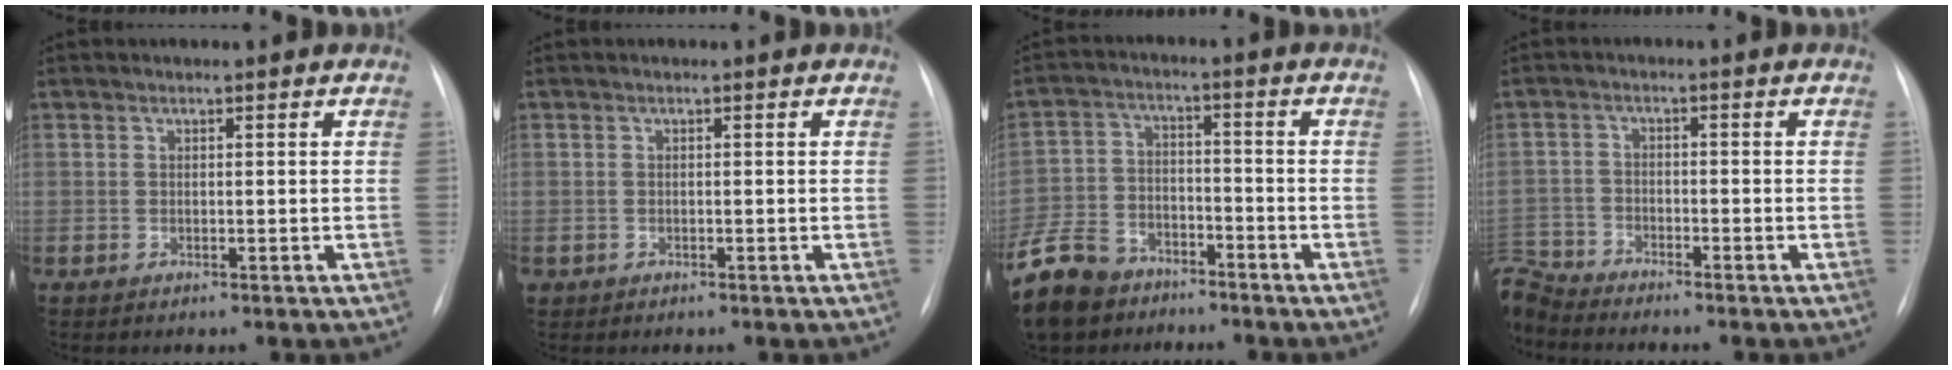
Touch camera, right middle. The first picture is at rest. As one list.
[{"total": 0.6, "force": [-0.2, 0.5, 0.0], "torque": [-0.003, 0.004, 0.001]}, {"total": 15.0, "force": [-11.0, 8.6, 5.6], "torque": [-0.151, 0.000, -0.196]}, {"total": 6.8, "force": [-6.8, 0.8, 0.4], "torque": [-0.012, -0.002, -0.133]}]